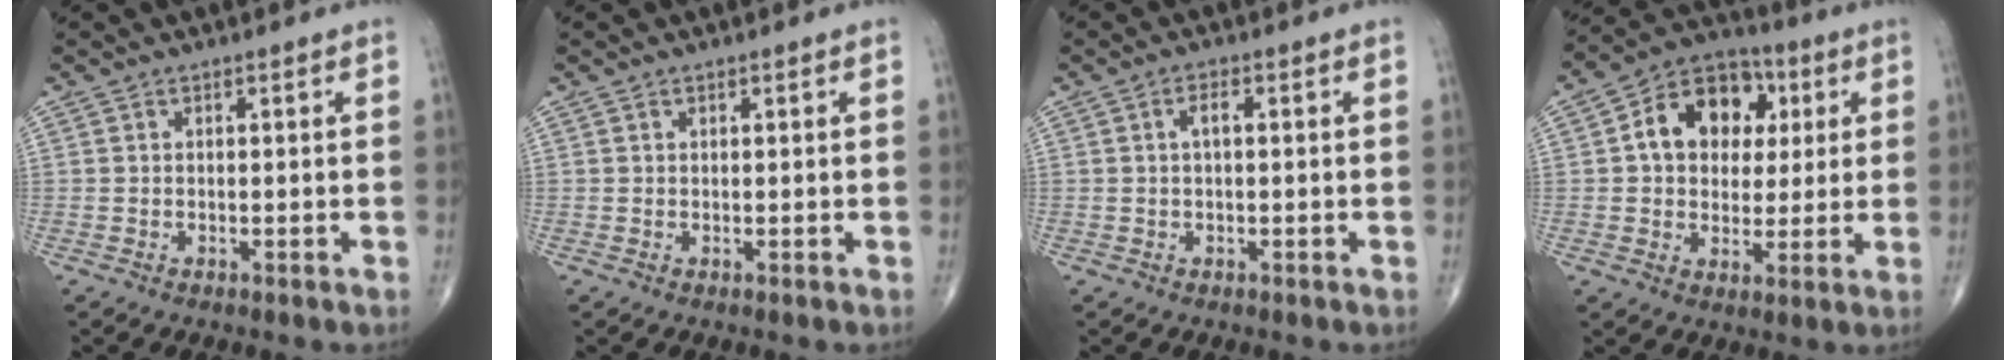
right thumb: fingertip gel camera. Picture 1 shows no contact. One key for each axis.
{"total": 0.0}
{"total": 2.3, "fx": 0.3, "fy": 1.0, "fz": 2.1, "tx": -0.039, "ty": 0.006, "tz": 0.004}
{"total": 14.0, "fx": 3.1, "fy": 10.5, "fz": 8.7, "tx": -0.097, "ty": 0.010, "tz": 0.042}